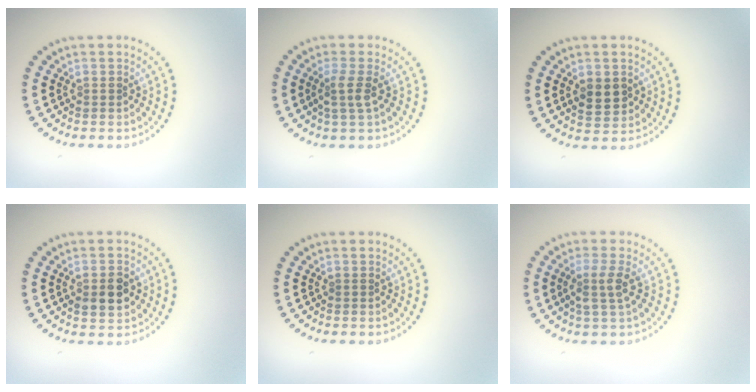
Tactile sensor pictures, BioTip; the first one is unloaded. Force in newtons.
{"total": 1.8, "press": 1.4, "slide": 1.1}
{"total": 2.6, "press": 2.6, "slide": 0.2}
{"total": 3.0, "press": 3.0, "slide": 0.2}
{"total": 0.0}
{"total": 2.2, "press": 1.9, "slide": 1.1}